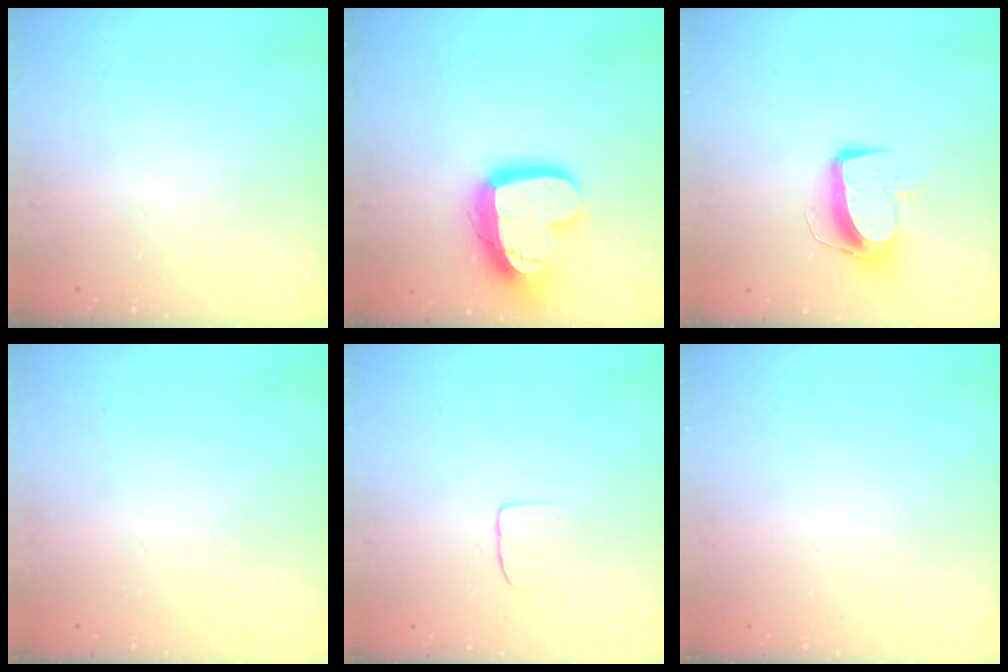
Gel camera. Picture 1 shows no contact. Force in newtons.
{"total": 17.1, "press": 17.0, "slide": 1.5}
{"total": 9.8, "press": 9.8, "slide": 1.0}
{"total": 0.0}
{"total": 3.7, "press": 3.7, "slide": 0.2}
{"total": 0.0}